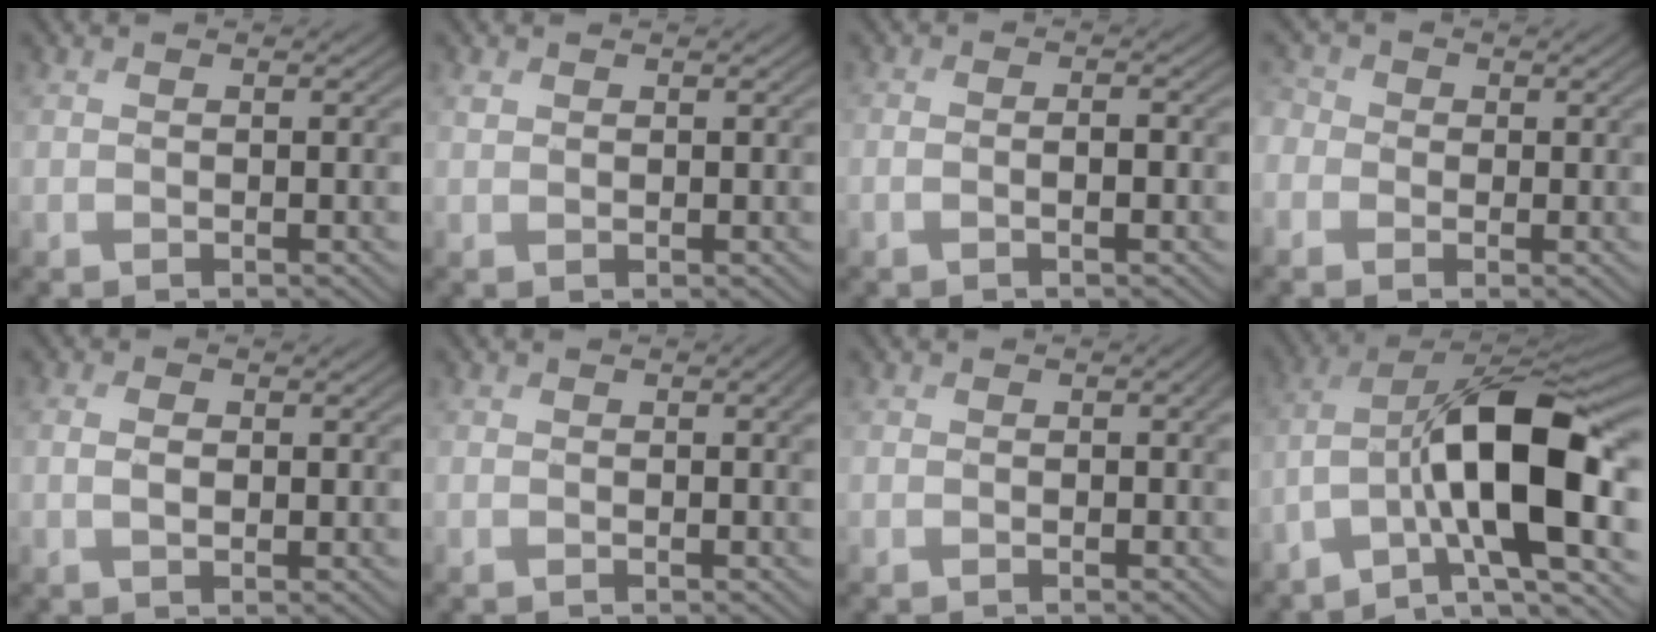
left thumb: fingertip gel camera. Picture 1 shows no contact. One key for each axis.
{"total": 0.8, "fx": 0.5, "fy": 0.5, "fz": 0.3, "tx": -0.008, "ty": 0.000, "tz": 0.012}
{"total": 2.1, "fx": -0.7, "fy": 1.0, "fz": 1.7, "tx": -0.022, "ty": 0.006, "tz": -0.016}
{"total": 3.8, "fx": -0.6, "fy": 3.6, "fz": 1.2, "tx": -0.047, "ty": 0.004, "tz": -0.025}
{"total": 2.2, "fx": 0.1, "fy": 1.4, "fz": 1.7, "tx": -0.033, "ty": -0.002, "tz": 0.002}
{"total": 2.0, "fx": -0.1, "fy": 1.0, "fz": 1.7, "tx": -0.024, "ty": -0.004, "tz": -0.002}
{"total": 1.4, "fx": -0.3, "fy": 1.0, "fz": 0.9, "tx": -0.013, "ty": -0.007, "tz": -0.004}
{"total": 15.7, "fx": -4.0, "fy": 5.6, "fz": 14.1, "tx": -0.232, "ty": 0.013, "tz": -0.077}